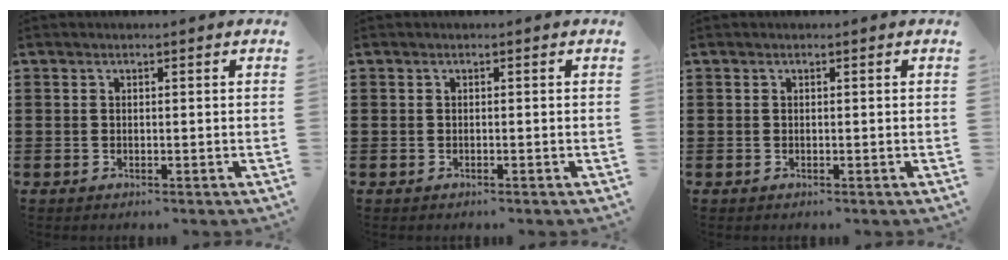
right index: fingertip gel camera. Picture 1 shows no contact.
{"total": 0.0}
{"total": 0.0}